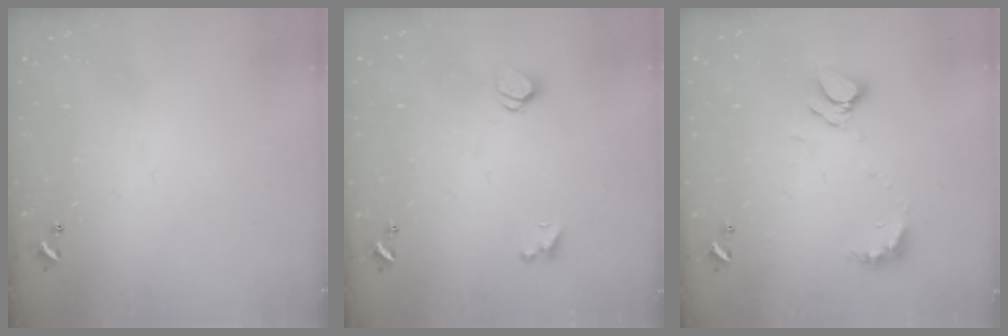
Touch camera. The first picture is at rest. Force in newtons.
{"total": 1.3, "press": 1.2, "slide": 0.4}
{"total": 7.0, "press": 7.0, "slide": 0.8}